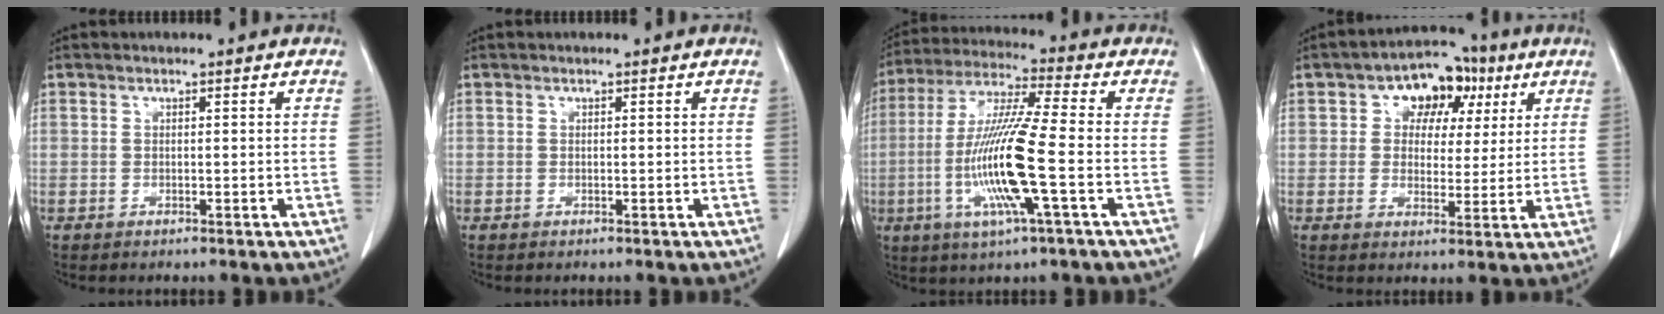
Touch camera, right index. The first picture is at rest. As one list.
[{"total": 0.0}, {"total": 14.2, "force": [-3.2, -0.1, 13.8], "torque": [-0.286, -0.009, -0.067]}, {"total": 8.6, "force": [3.5, 6.1, 5.0], "torque": [-0.056, 0.029, 0.050]}]